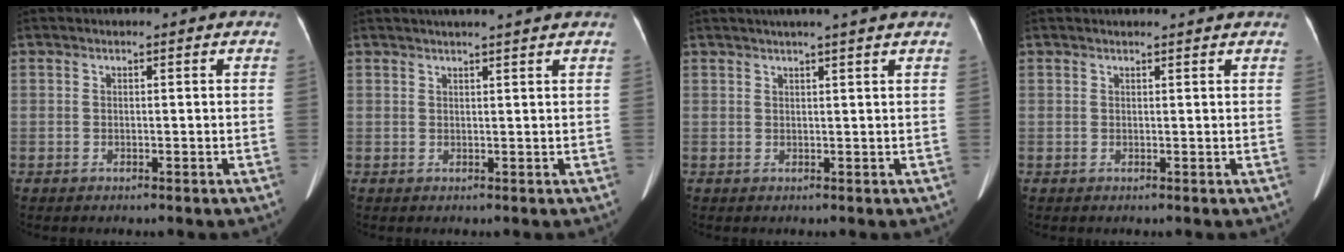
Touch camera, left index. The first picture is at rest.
{"total": 6.2, "force": [5.3, -0.6, 3.1], "torque": [-0.041, 0.024, 0.064]}
{"total": 5.5, "force": [4.5, -0.9, 3.0], "torque": [-0.040, 0.019, 0.056]}
{"total": 2.5, "force": [2.4, -0.1, 0.6], "torque": [-0.012, 0.009, 0.026]}